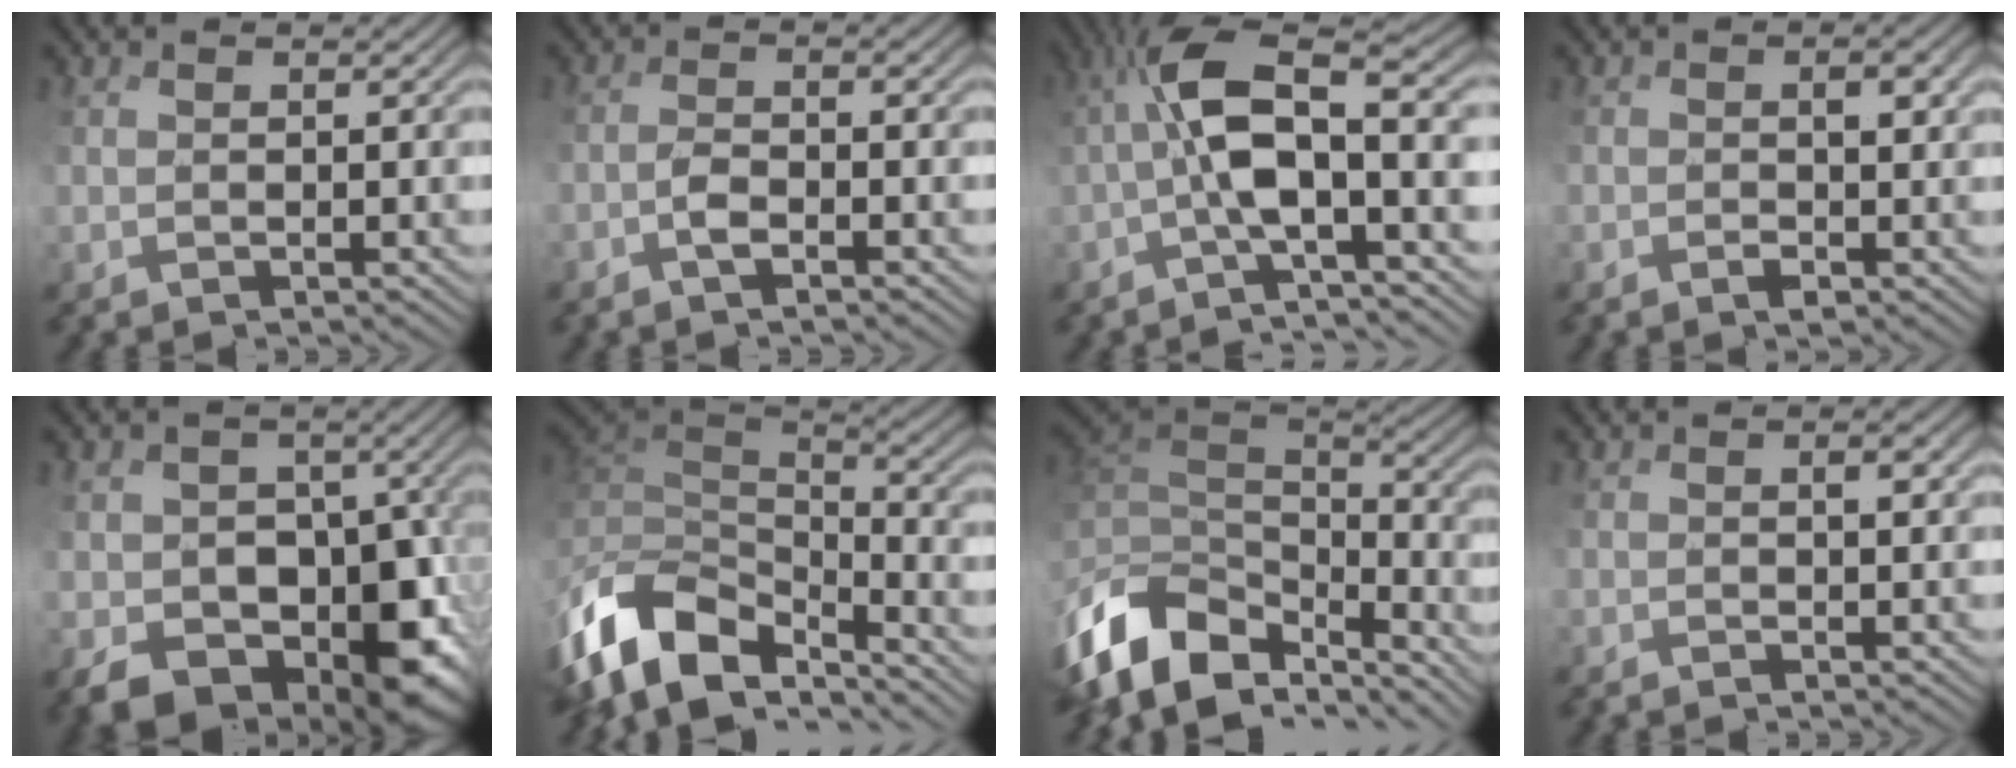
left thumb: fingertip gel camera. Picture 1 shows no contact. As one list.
[{"total": 1.5, "force": [-0.9, -0.4, 1.1], "torque": [-0.019, 0.010, -0.022]}, {"total": 8.4, "force": [-1.1, 1.0, 8.3], "torque": [-0.137, 0.024, -0.029]}, {"total": 2.8, "force": [-0.3, 1.2, 2.5], "torque": [-0.043, 0.007, -0.006]}, {"total": 12.3, "force": [-4.1, 8.7, 7.7], "torque": [-0.124, -0.027, -0.054]}, {"total": 11.0, "force": [-5.0, 6.4, 7.3], "torque": [-0.181, -0.002, -0.080]}, {"total": 11.1, "force": [-4.2, 7.6, 7.0], "torque": [-0.189, -0.011, -0.055]}, {"total": 1.9, "force": [0.2, 0.6, 1.7], "torque": [-0.030, 0.006, 0.001]}]